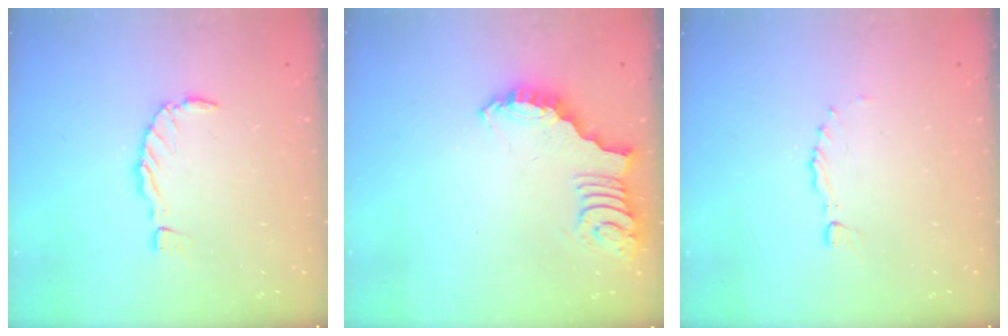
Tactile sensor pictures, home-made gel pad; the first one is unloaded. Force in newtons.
{"total": 2.7, "press": 2.6, "slide": 0.5}
{"total": 0.0}